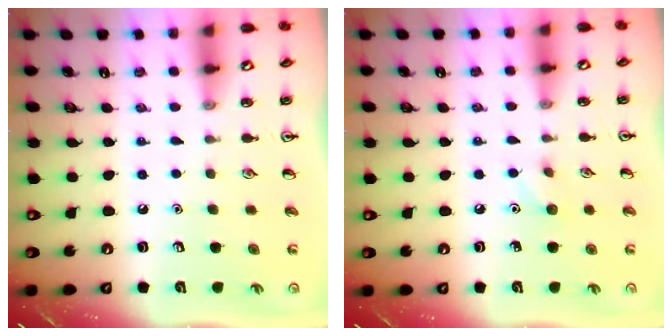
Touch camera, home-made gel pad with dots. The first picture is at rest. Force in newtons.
{"total": 5.1, "press": 5.0, "slide": 1.2}